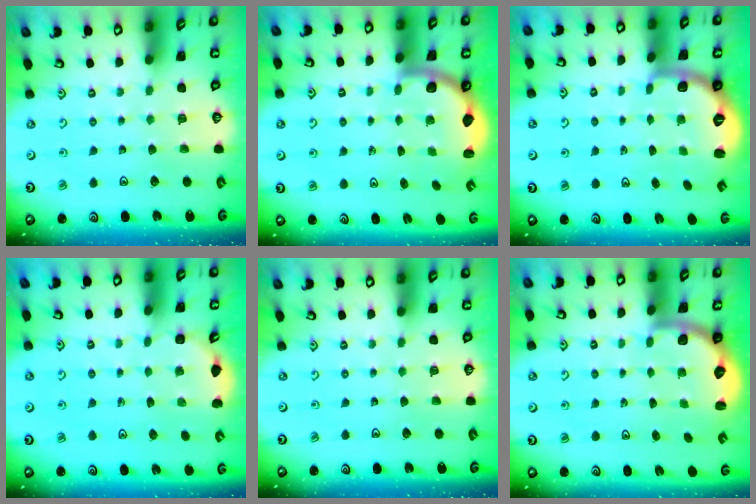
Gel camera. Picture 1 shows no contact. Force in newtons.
{"total": 2.6, "press": 2.6, "slide": 0.7}
{"total": 2.3, "press": 1.7, "slide": 1.6}
{"total": 2.2, "press": 1.2, "slide": 1.9}
{"total": 0.0}
{"total": 2.5, "press": 2.1, "slide": 1.3}